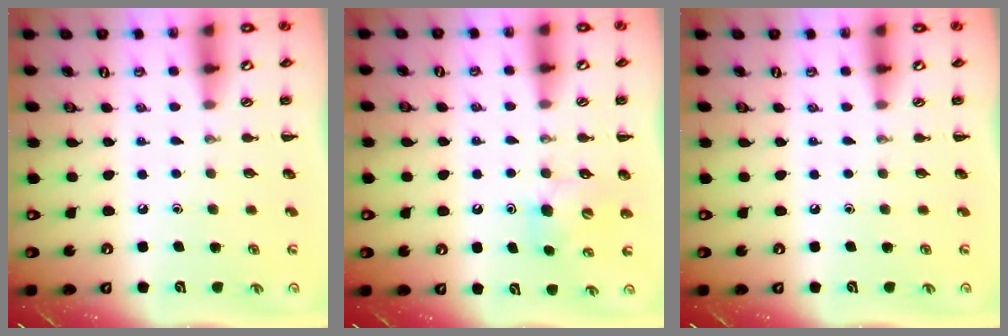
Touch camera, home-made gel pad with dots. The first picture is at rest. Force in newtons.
{"total": 4.9, "press": 4.8, "slide": 1.0}
{"total": 0.0}